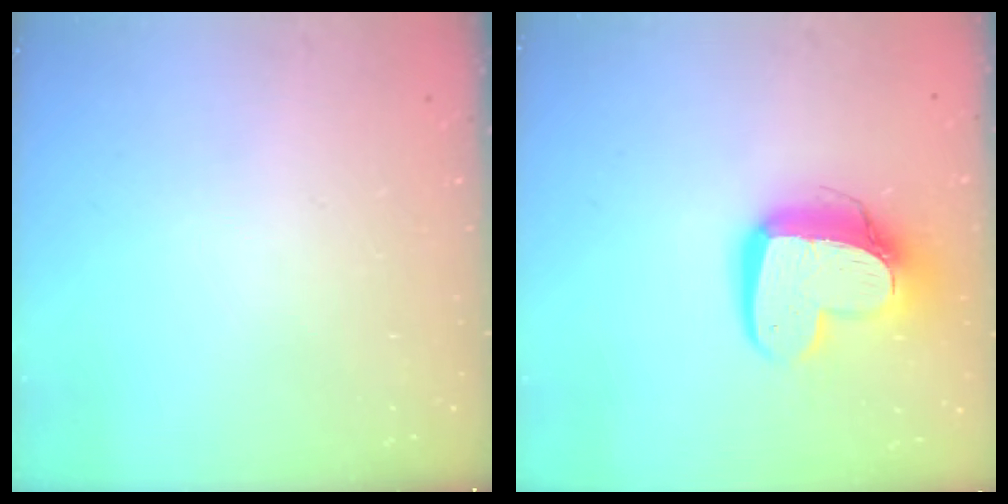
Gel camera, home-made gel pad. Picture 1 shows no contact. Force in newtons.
{"total": 14.4, "press": 14.3, "slide": 1.3}